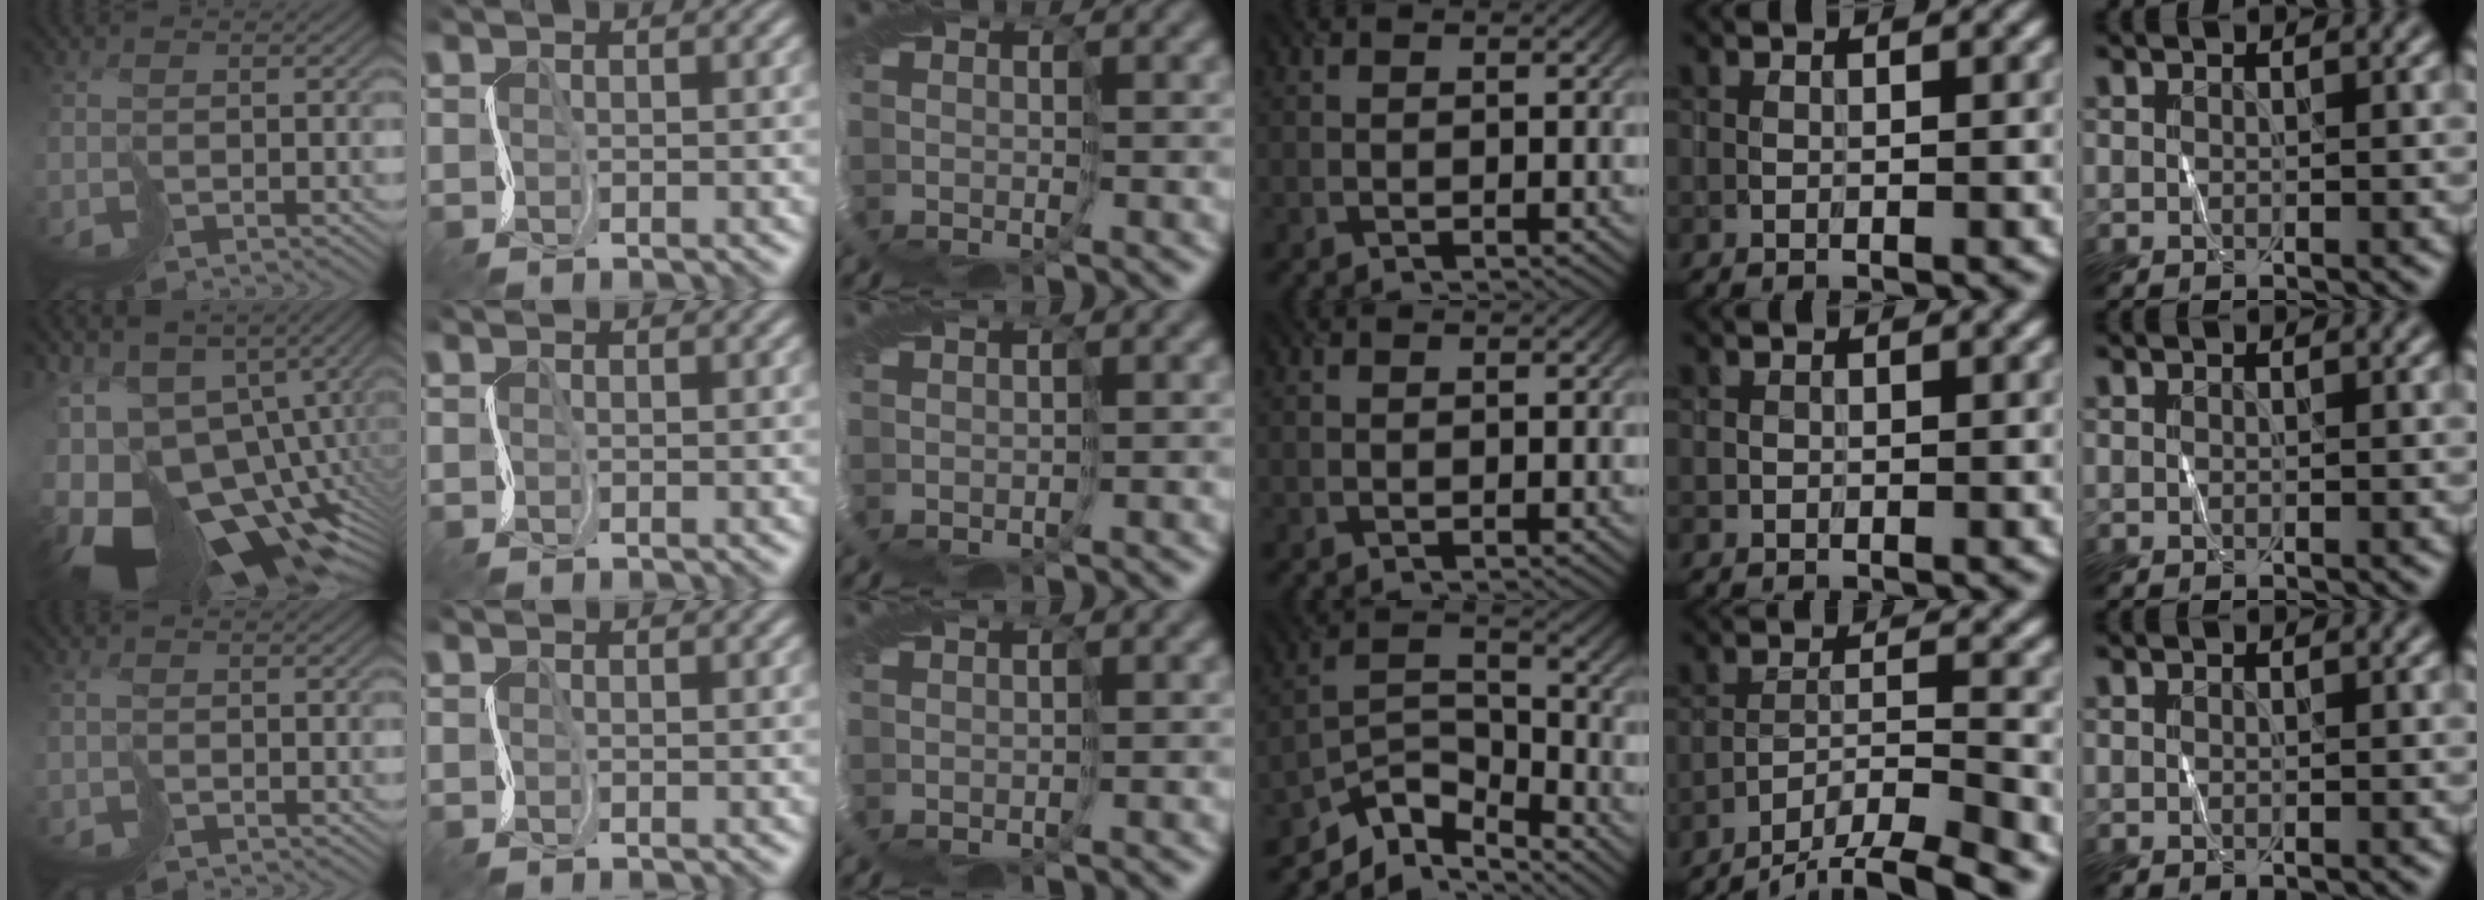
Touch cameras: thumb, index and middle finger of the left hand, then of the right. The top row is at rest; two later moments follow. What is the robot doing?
{"motion": "cut", "object": "tape"}